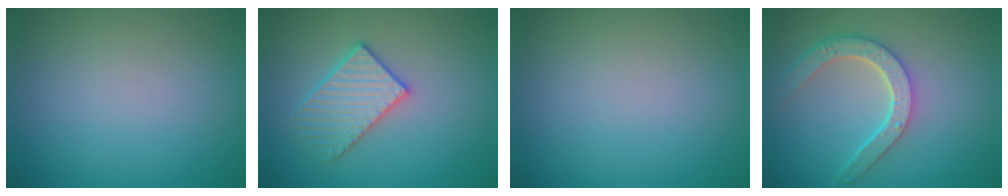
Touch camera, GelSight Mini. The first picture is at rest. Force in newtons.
{"total": 3.2, "press": 3.2, "slide": 0.4}
{"total": 0.0}
{"total": 4.6, "press": 3.7, "slide": 2.7}